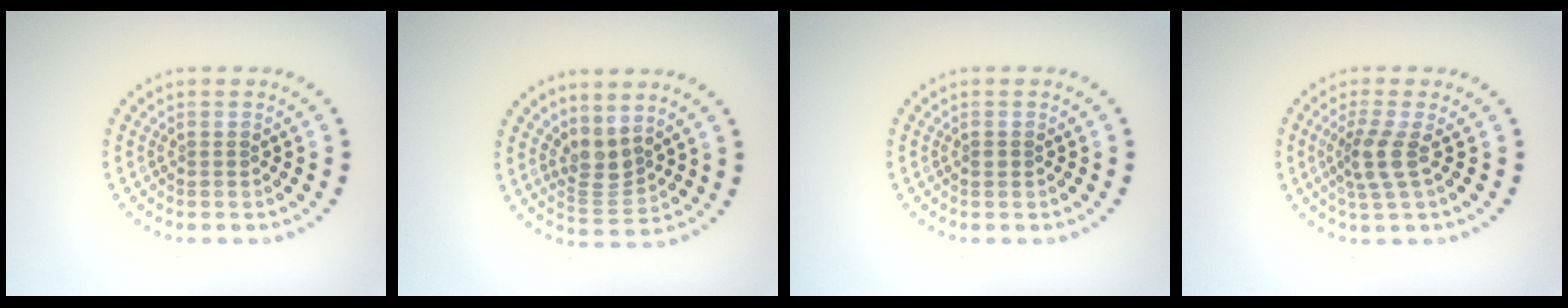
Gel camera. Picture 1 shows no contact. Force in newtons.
{"total": 2.7, "press": 2.1, "slide": 1.7}
{"total": 0.6, "press": 0.6, "slide": 0.1}
{"total": 2.6, "press": 2.0, "slide": 1.8}